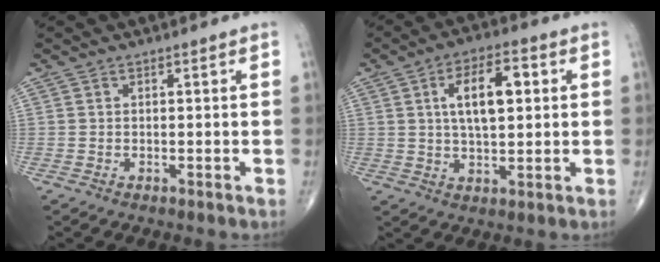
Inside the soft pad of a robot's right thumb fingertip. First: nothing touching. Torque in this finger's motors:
{"motor_torque": [0.64, 2.20, 0.73, 0.13, 0.11]}